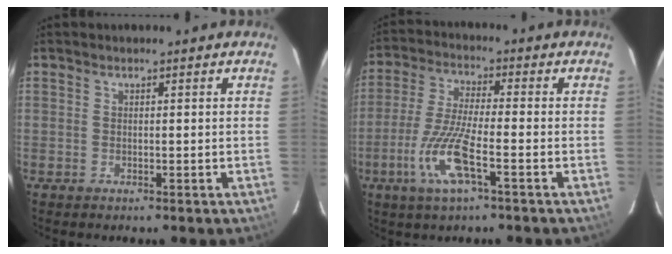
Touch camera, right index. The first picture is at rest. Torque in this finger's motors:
{"motor_torque": [0.83, -0.35, 0.45, 0.19]}